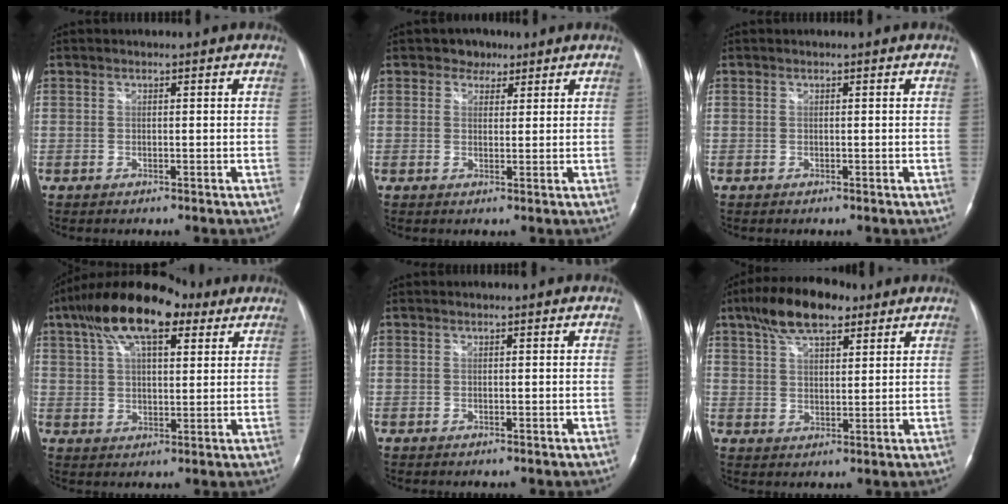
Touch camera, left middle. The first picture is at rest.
{"total": 2.9, "force": [1.9, 2.2, 0.4], "torque": [-0.006, 0.004, 0.024]}
{"total": 0.0}
{"total": 15.1, "force": [9.0, 5.3, 10.9], "torque": [-0.215, 0.045, 0.159]}
{"total": 0.0}
{"total": 10.2, "force": [6.7, 3.9, 6.6], "torque": [-0.124, 0.022, 0.118]}